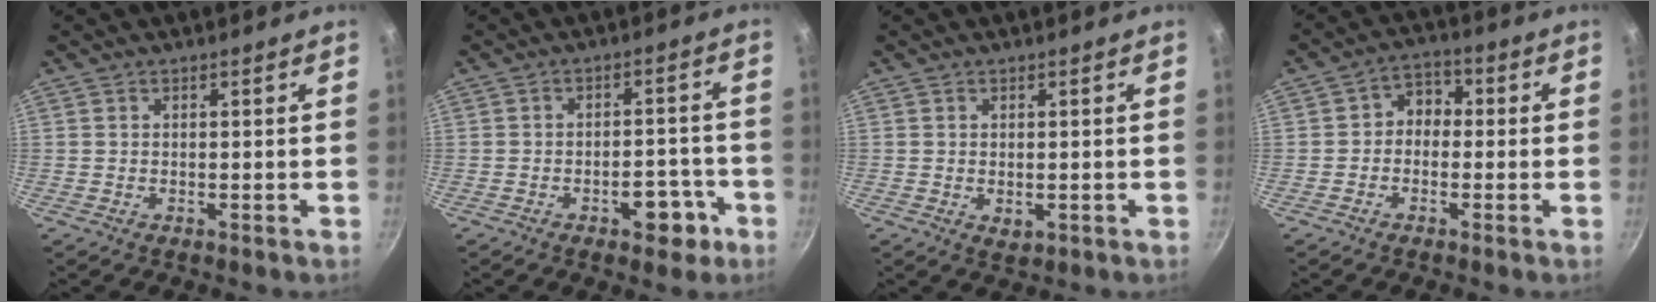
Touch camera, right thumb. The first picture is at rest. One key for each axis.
{"total": 6.9, "fx": -3.5, "fy": 3.6, "fz": 4.7, "tx": -0.036, "ty": 0.029, "tz": -0.040}
{"total": 1.8, "fx": -0.1, "fy": 1.2, "fz": 1.4, "tx": -0.021, "ty": -0.004, "tz": 0.000}
{"total": 4.9, "fx": -0.5, "fy": 4.0, "fz": 2.7, "tx": -0.009, "ty": 0.020, "tz": -0.023}